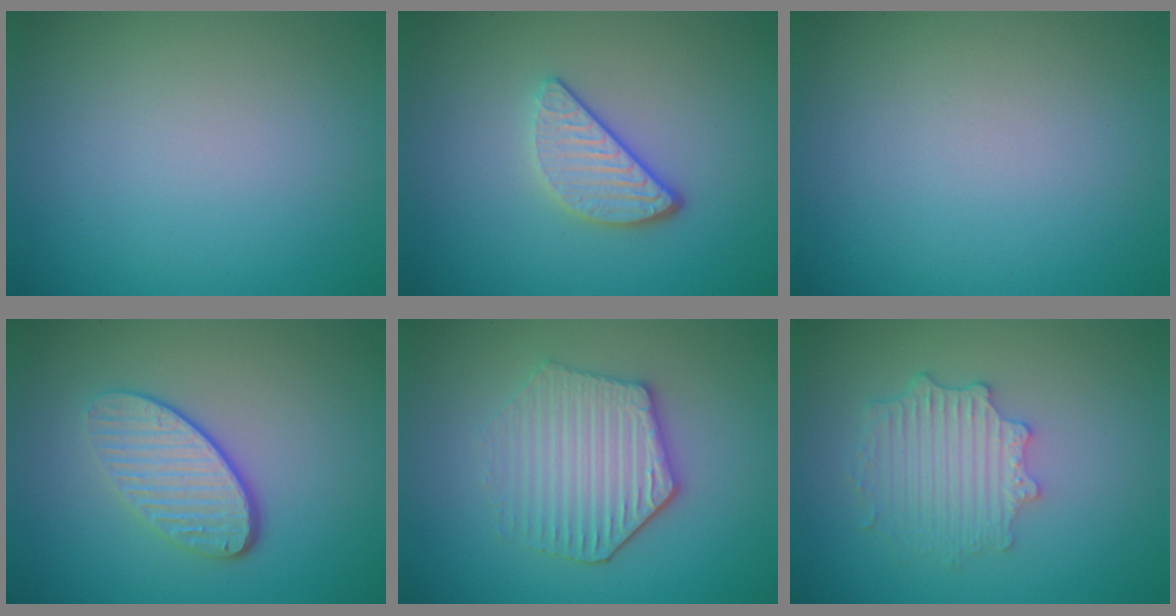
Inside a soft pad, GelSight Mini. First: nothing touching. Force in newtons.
{"total": 3.3, "press": 2.6, "slide": 2.0}
{"total": 0.0}
{"total": 4.3, "press": 3.2, "slide": 2.9}
{"total": 4.3, "press": 4.0, "slide": 1.8}
{"total": 4.0, "press": 3.3, "slide": 2.3}